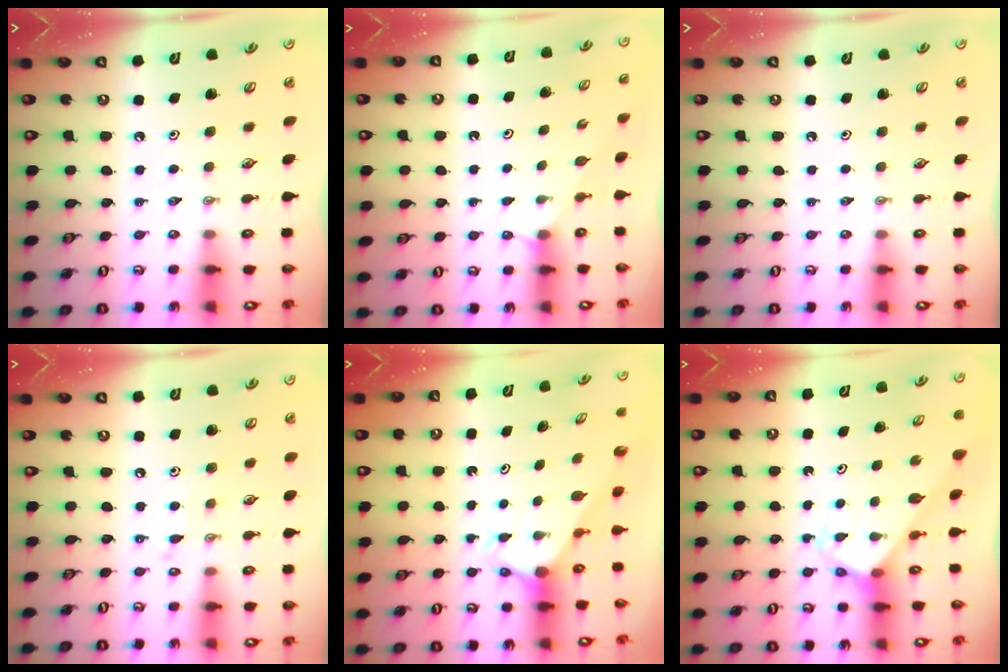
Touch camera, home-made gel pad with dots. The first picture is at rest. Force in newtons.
{"total": 1.3, "press": 1.3, "slide": 0.3}
{"total": 0.0}
{"total": 6.5, "press": 6.5, "slide": 0.5}
{"total": 2.7, "press": 2.7, "slide": 0.0}
{"total": 3.3, "press": 3.3, "slide": 0.1}